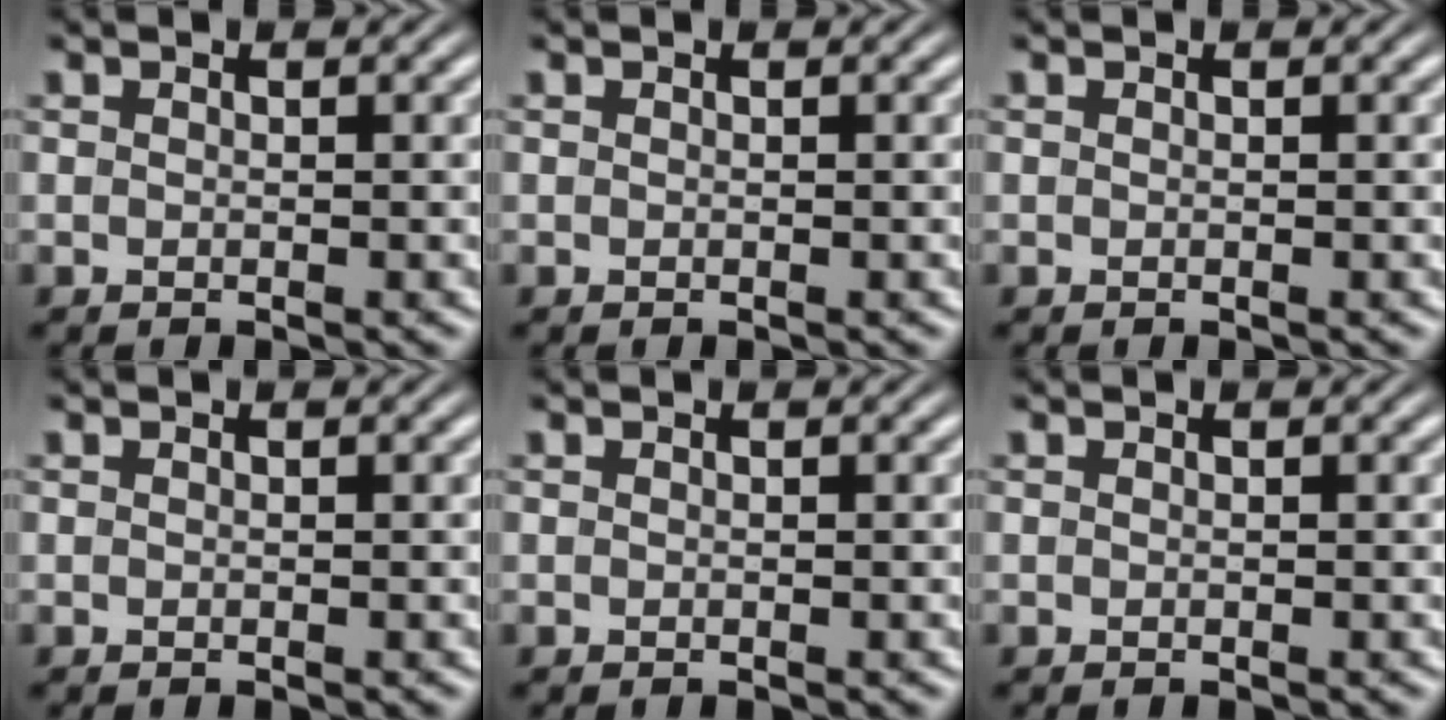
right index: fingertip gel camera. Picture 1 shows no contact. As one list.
[{"total": 0.0}, {"total": 0.0}, {"total": 0.0}, {"total": 0.0}, {"total": 0.0}]